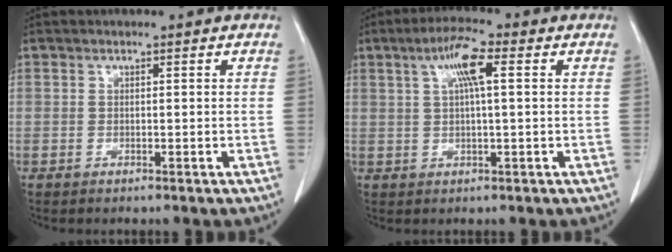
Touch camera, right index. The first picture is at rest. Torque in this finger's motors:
{"motor_torque": [0.38, 0.09, 0.17, 0.09]}